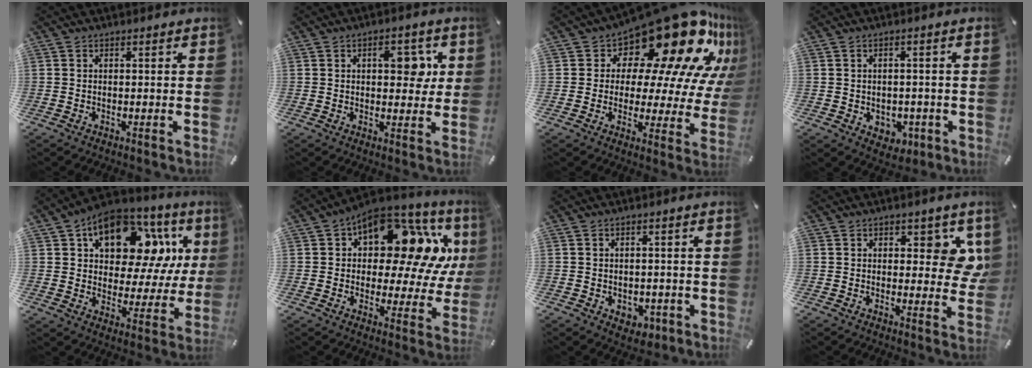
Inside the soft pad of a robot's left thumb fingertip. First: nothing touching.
{"total": 7.8, "force": [2.1, 4.4, 6.1], "torque": [-0.071, -0.008, 0.025]}
{"total": 24.4, "force": [15.9, 10.8, 15.0], "torque": [-0.200, -0.130, 0.263]}
{"total": 4.3, "force": [-1.1, 3.6, 2.0], "torque": [-0.018, 0.003, -0.019]}
{"total": 17.5, "force": [8.7, 10.3, 11.2], "torque": [-0.166, -0.047, 0.144]}
{"total": 18.3, "force": [8.1, 9.6, 13.2], "torque": [-0.177, -0.068, 0.128]}
{"total": 3.8, "force": [-1.2, 3.1, 1.9], "torque": [-0.014, 0.000, -0.021]}
{"total": 6.5, "force": [2.8, 3.9, 4.3], "torque": [-0.043, -0.012, 0.043]}